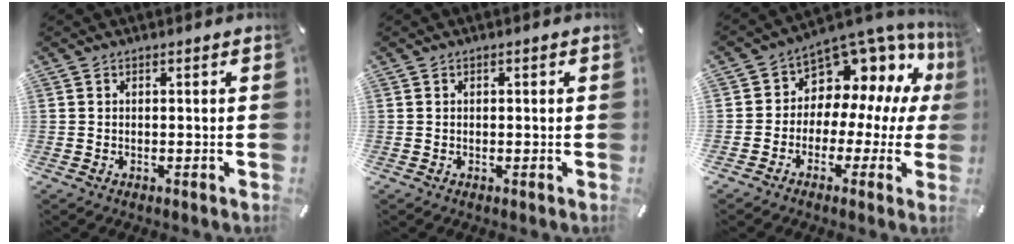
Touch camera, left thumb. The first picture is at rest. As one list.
[{"total": 0.7, "force": [0.1, 0.4, 0.5], "torque": [-0.011, 0.001, 0.000]}, {"total": 8.7, "force": [4.9, 6.5, 3.2], "torque": [-0.065, -0.065, 0.090]}]